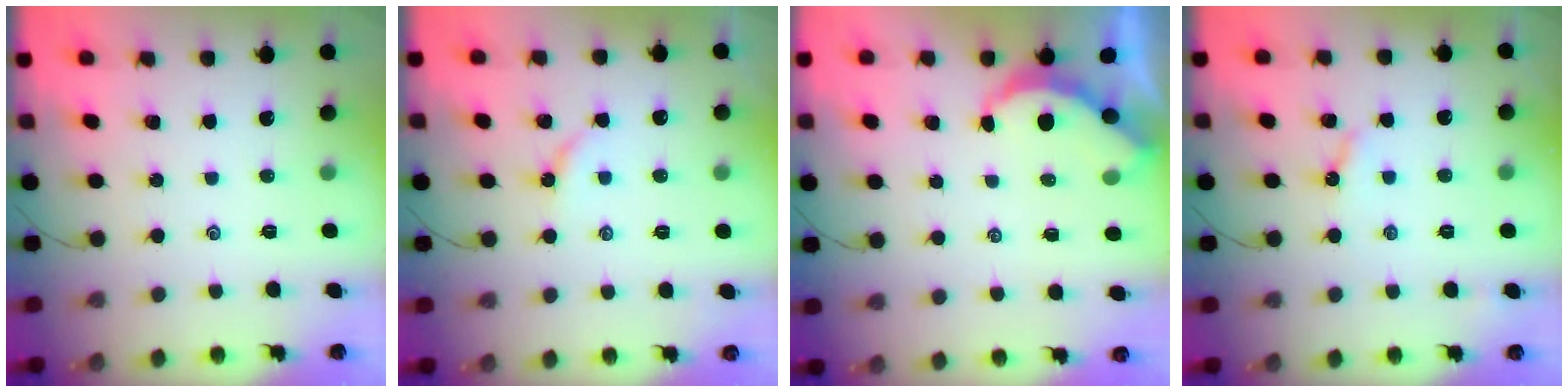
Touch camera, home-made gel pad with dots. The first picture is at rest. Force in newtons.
{"total": 3.0, "press": 2.9, "slide": 0.3}
{"total": 3.2, "press": 3.2, "slide": 0.3}
{"total": 3.5, "press": 3.5, "slide": 0.2}